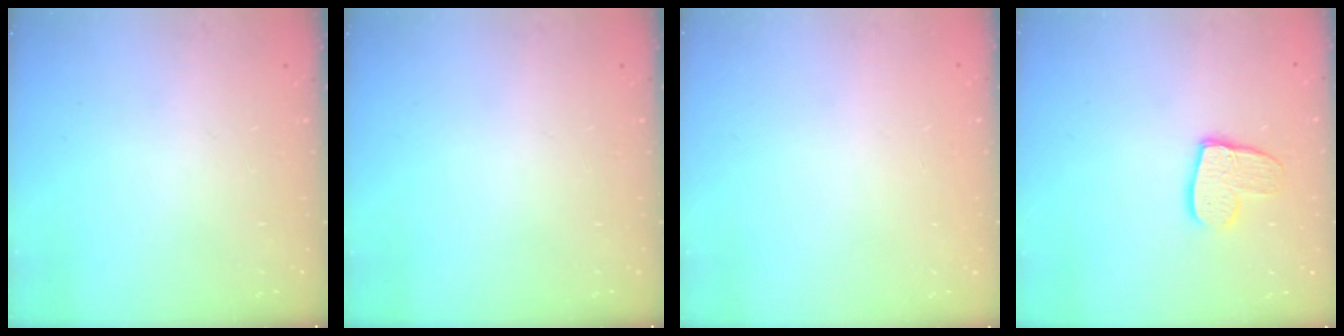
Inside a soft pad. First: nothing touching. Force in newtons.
{"total": 0.0}
{"total": 0.0}
{"total": 10.9, "press": 10.8, "slide": 0.9}